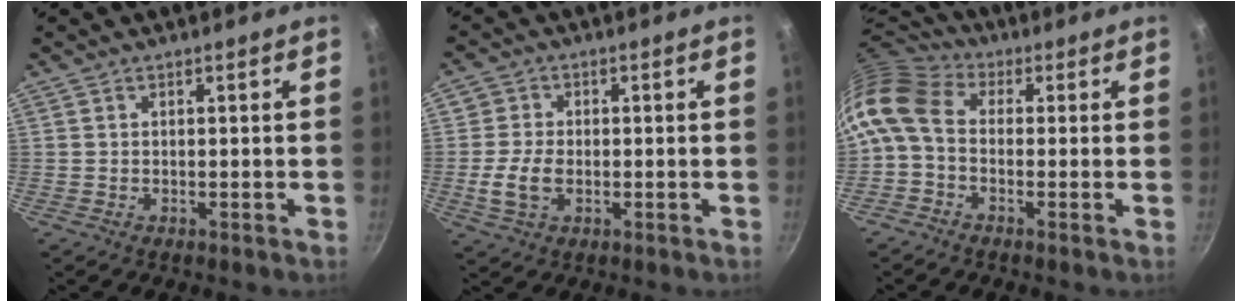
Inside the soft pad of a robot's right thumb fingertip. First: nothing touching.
{"total": 6.3, "force": [-1.2, 4.4, 4.4], "torque": [-0.075, 0.004, -0.025]}
{"total": 10.8, "force": [-0.6, 7.6, 7.6], "torque": [-0.160, 0.027, -0.032]}